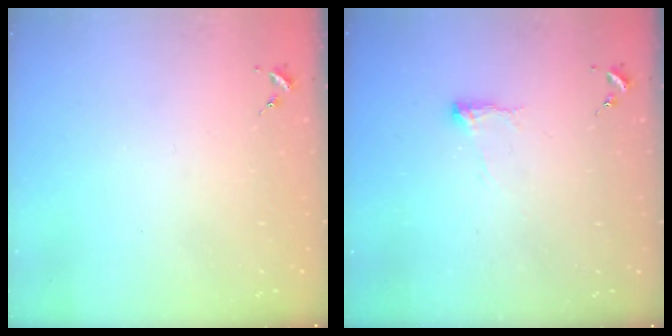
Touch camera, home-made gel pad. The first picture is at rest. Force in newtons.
{"total": 5.1, "press": 5.1, "slide": 0.8}